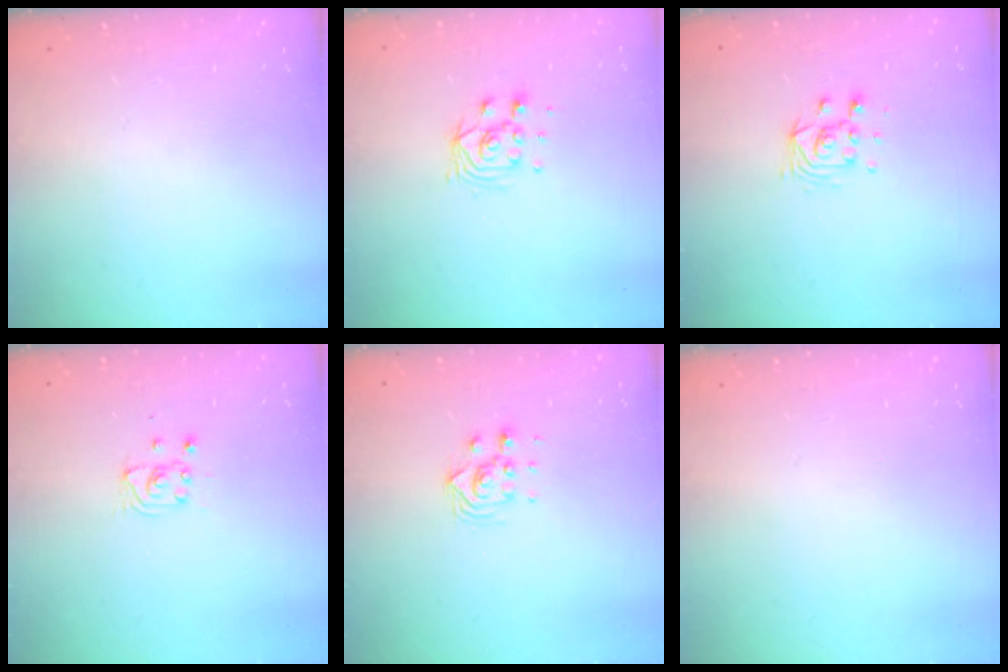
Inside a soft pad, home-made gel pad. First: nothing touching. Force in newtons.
{"total": 7.0, "press": 7.0, "slide": 0.4}
{"total": 6.4, "press": 6.4, "slide": 0.3}
{"total": 2.9, "press": 2.9, "slide": 0.4}
{"total": 6.9, "press": 6.9, "slide": 0.4}
{"total": 0.0}